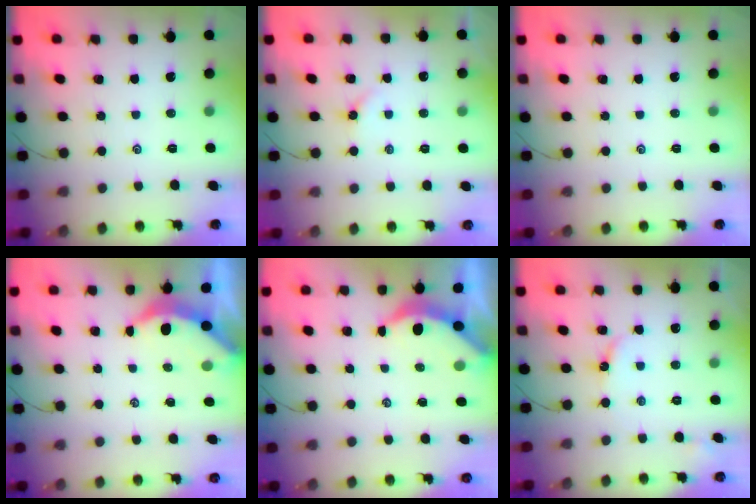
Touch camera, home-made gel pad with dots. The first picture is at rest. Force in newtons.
{"total": 2.8, "press": 2.8, "slide": 0.4}
{"total": 0.0}
{"total": 3.6, "press": 3.6, "slide": 0.4}
{"total": 3.8, "press": 3.8, "slide": 0.5}
{"total": 4.7, "press": 4.7, "slide": 0.6}